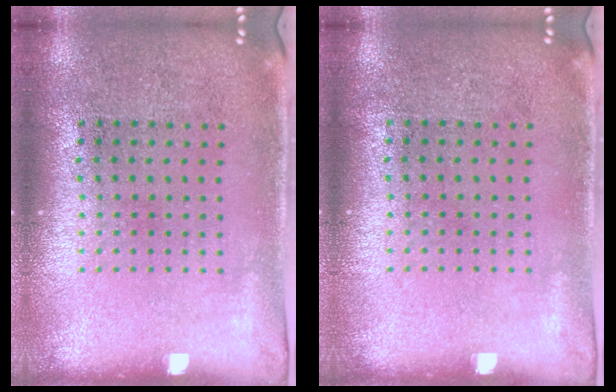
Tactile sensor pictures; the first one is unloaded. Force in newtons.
{"total": 0.0}